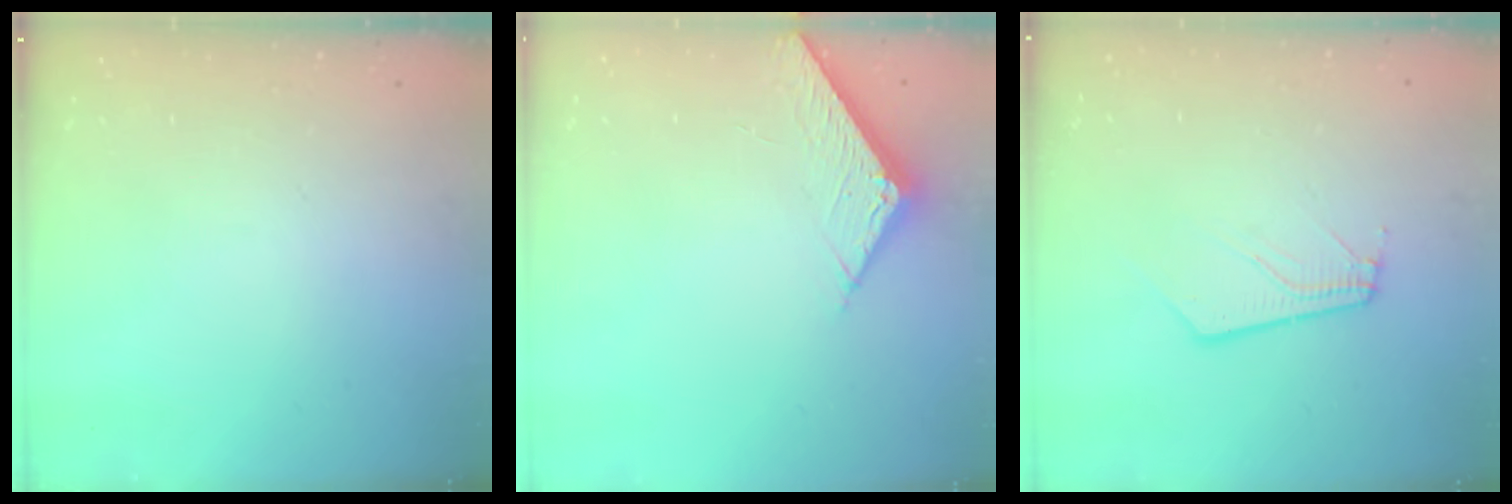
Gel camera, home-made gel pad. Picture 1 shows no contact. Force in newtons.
{"total": 7.4, "press": 7.4, "slide": 0.2}
{"total": 4.5, "press": 4.5, "slide": 0.5}